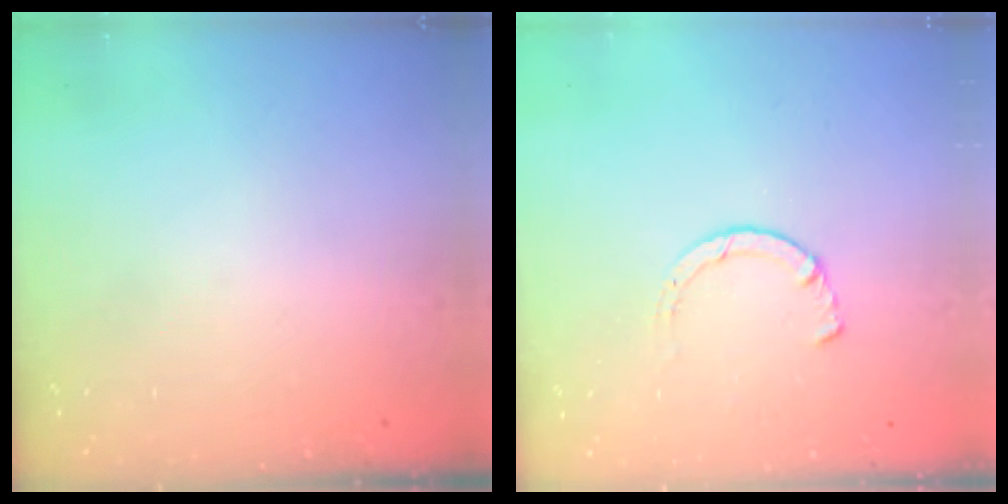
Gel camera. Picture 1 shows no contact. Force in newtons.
{"total": 1.5, "press": 1.5, "slide": 0.3}